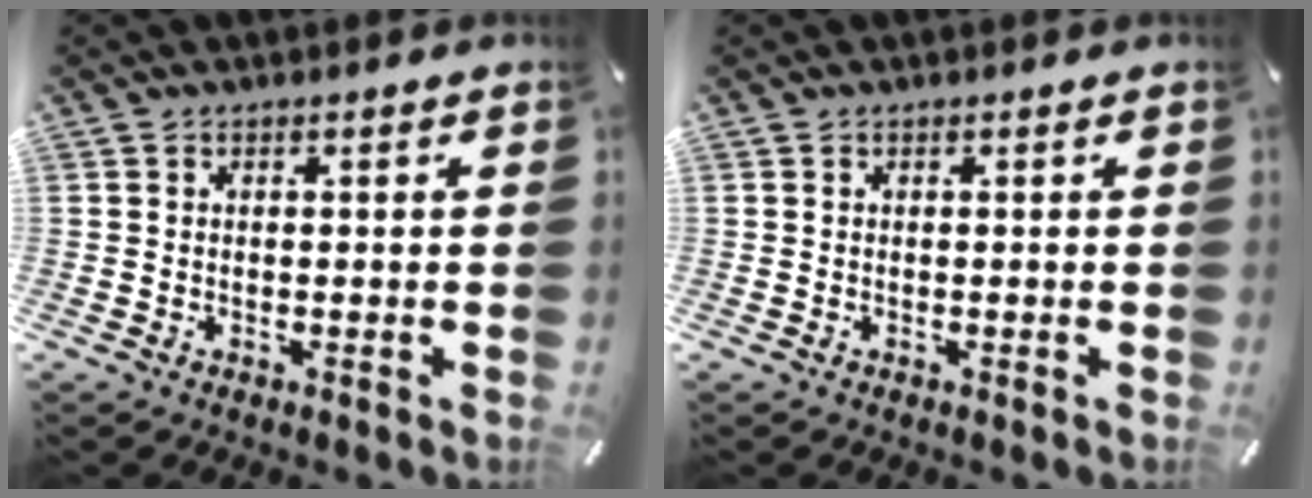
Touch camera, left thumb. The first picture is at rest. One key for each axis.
{"total": 0.0}